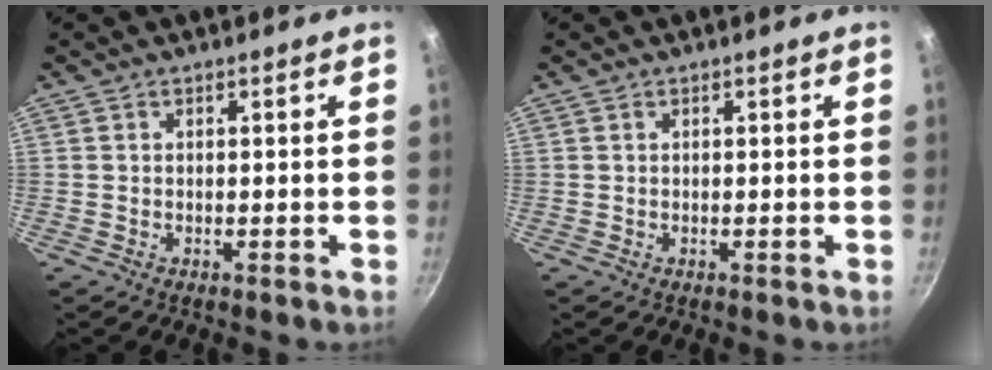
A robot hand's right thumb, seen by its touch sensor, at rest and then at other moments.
{"total": 0.0}